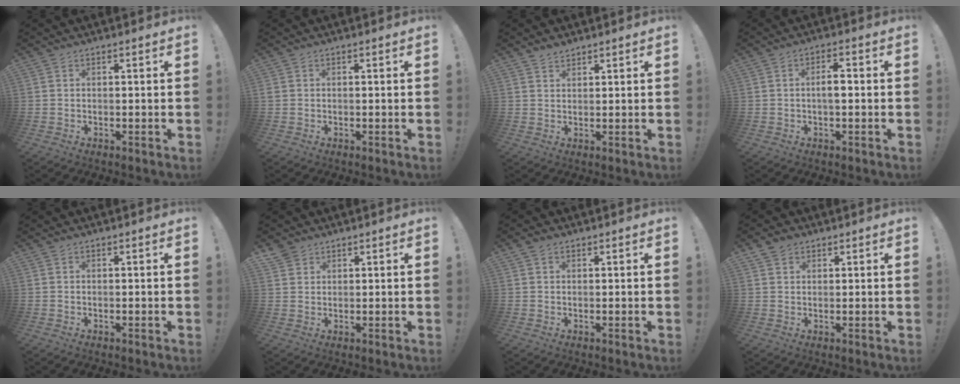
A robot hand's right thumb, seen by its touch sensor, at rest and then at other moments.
{"total": 0.6, "force": [-0.2, 0.6, 0.2], "torque": [-0.005, 0.004, -0.004]}
{"total": 2.0, "force": [1.9, 0.7, 0.4], "torque": [-0.007, -0.011, 0.036]}
{"total": 4.1, "force": [-0.5, 1.4, 3.8], "torque": [-0.064, 0.008, -0.012]}
{"total": 0.0}
{"total": 2.9, "force": [2.4, 1.5, 0.6], "torque": [-0.010, -0.014, 0.044]}
{"total": 1.1, "force": [0.7, 0.8, 0.4], "torque": [-0.007, 0.001, 0.013]}
{"total": 2.6, "force": [1.8, 1.8, 0.6], "torque": [-0.007, -0.005, 0.033]}